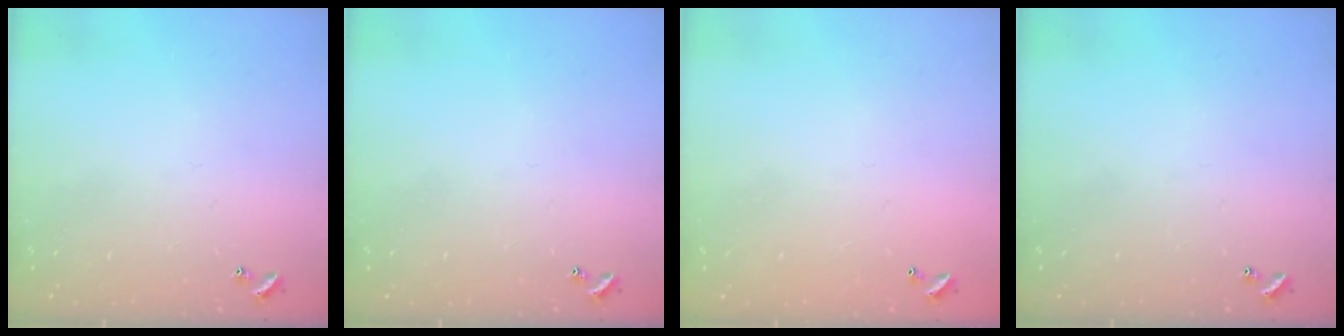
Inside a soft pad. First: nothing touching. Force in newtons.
{"total": 0.0}
{"total": 2.8, "press": 2.8, "slide": 0.1}
{"total": 0.0}